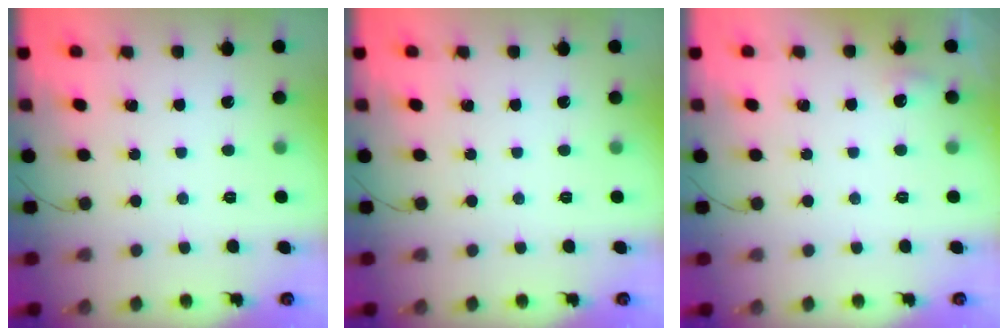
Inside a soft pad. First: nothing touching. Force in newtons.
{"total": 0.0}
{"total": 4.6, "press": 4.4, "slide": 1.4}